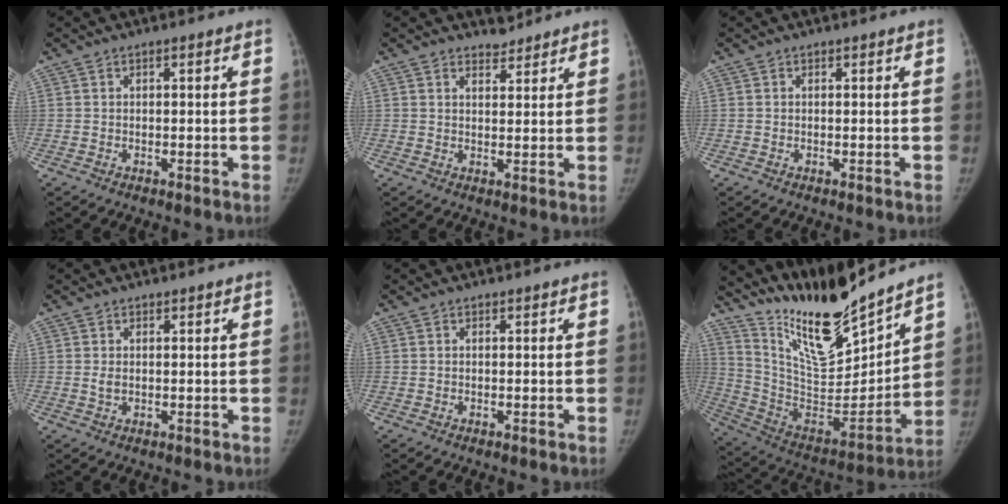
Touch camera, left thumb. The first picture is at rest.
{"total": 2.6, "force": [2.4, 0.9, -0.2], "torque": [0.020, -0.022, 0.034]}
{"total": 0.0}
{"total": 1.0, "force": [0.4, 0.8, 0.6], "torque": [-0.003, -0.006, 0.008]}
{"total": 0.0}
{"total": 20.4, "force": [17.9, 3.2, 9.3], "torque": [-0.117, -0.117, 0.323]}